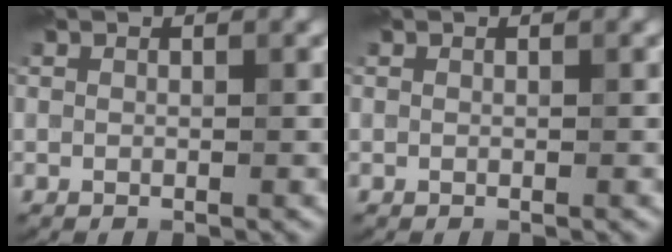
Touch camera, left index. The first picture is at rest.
{"total": 0.0}